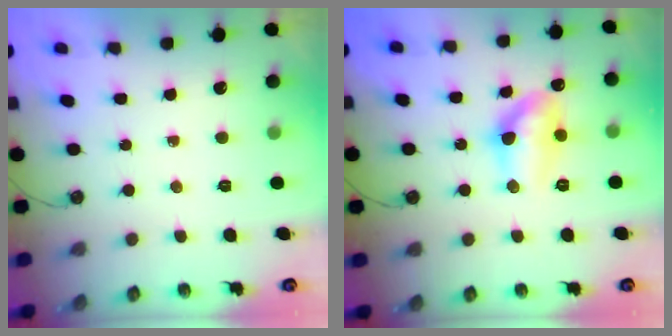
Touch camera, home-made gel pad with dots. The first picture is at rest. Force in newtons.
{"total": 12.9, "press": 12.1, "slide": 4.4}